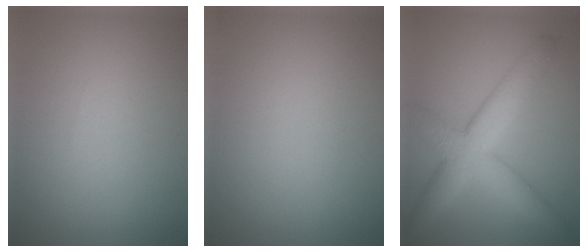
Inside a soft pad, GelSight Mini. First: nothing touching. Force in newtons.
{"total": 0.0}
{"total": 6.6, "press": 6.6, "slide": 0.4}